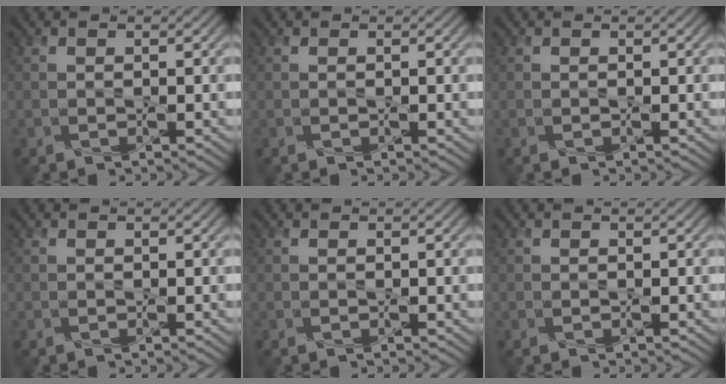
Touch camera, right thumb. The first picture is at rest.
{"total": 0.0}
{"total": 0.0}
{"total": 0.0}
{"total": 0.0}
{"total": 0.0}